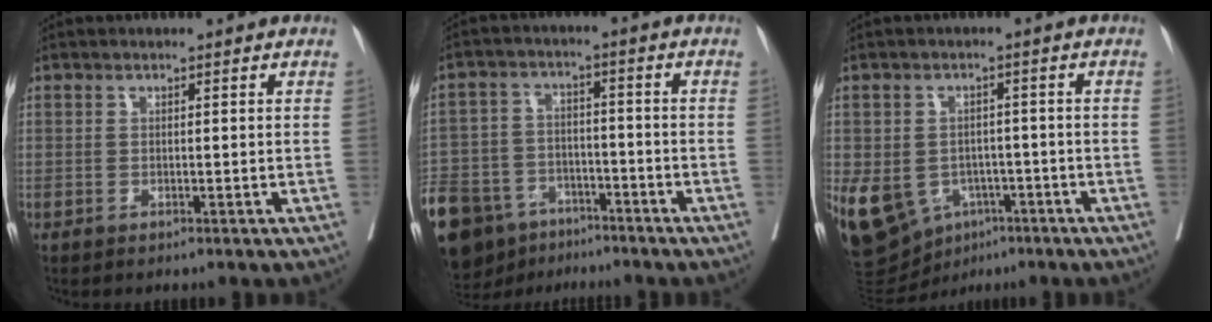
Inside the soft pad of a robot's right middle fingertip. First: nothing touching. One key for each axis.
{"total": 23.7, "fx": -15.3, "fy": 14.3, "fz": 11.1, "tx": -0.335, "ty": -0.030, "tz": -0.245}
{"total": 14.3, "fx": -5.9, "fy": 10.8, "fz": 7.3, "tx": -0.172, "ty": 0.006, "tz": -0.080}